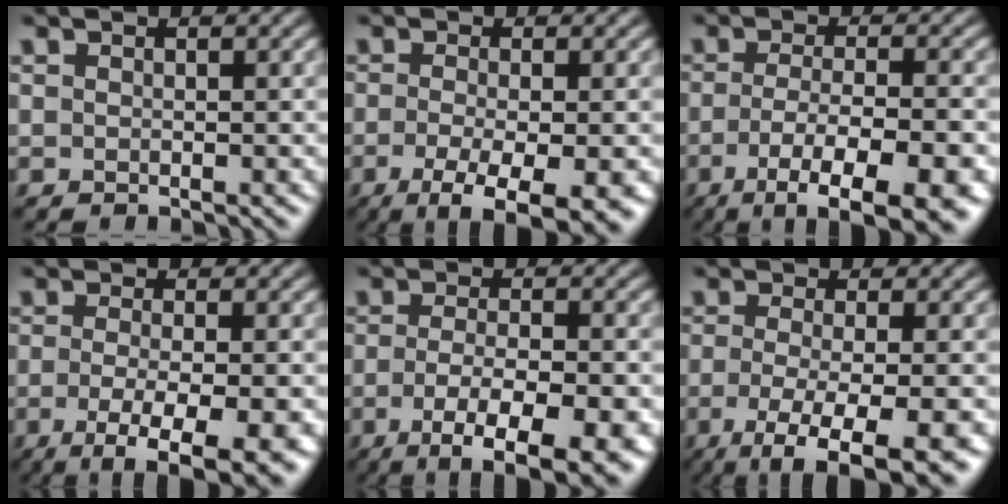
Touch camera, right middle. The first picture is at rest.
{"total": 6.7, "force": [-3.1, 1.8, 5.7], "torque": [-0.093, -0.011, -0.048]}
{"total": 9.9, "force": [-5.1, 2.8, 8.0], "torque": [-0.118, -0.014, -0.074]}
{"total": 7.7, "force": [-3.3, 2.1, 6.6], "torque": [-0.097, -0.015, -0.047]}
{"total": 8.3, "force": [-3.7, 2.4, 7.1], "torque": [-0.108, -0.012, -0.052]}
{"total": 8.7, "force": [-4.1, 2.5, 7.2], "torque": [-0.107, -0.017, -0.061]}